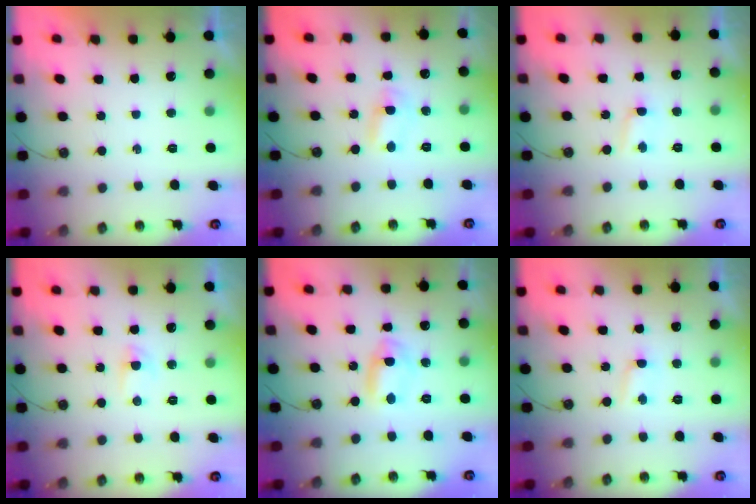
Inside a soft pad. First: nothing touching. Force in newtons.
{"total": 2.1, "press": 2.1, "slide": 0.3}
{"total": 1.6, "press": 1.5, "slide": 0.2}
{"total": 2.2, "press": 2.2, "slide": 0.4}
{"total": 3.6, "press": 3.5, "slide": 0.9}
{"total": 1.6, "press": 1.5, "slide": 0.2}